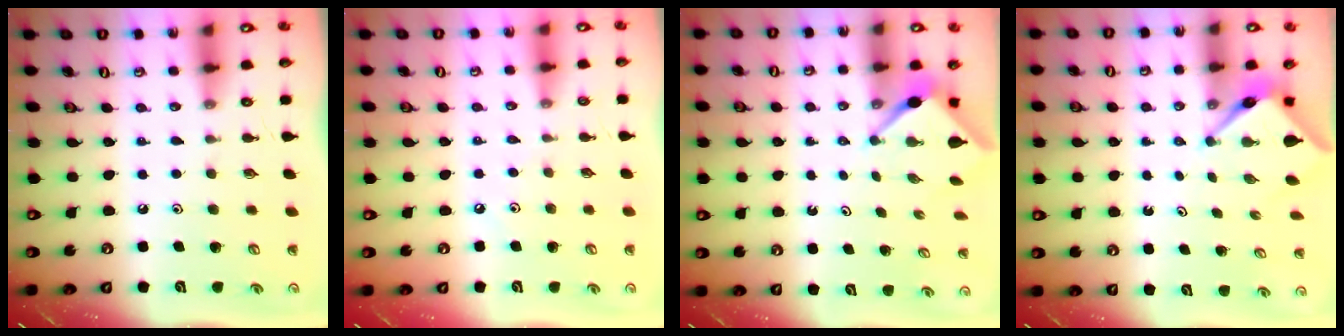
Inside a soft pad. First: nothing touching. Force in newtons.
{"total": 2.9, "press": 2.9, "slide": 0.4}
{"total": 2.9, "press": 2.9, "slide": 0.3}
{"total": 4.0, "press": 4.0, "slide": 0.2}